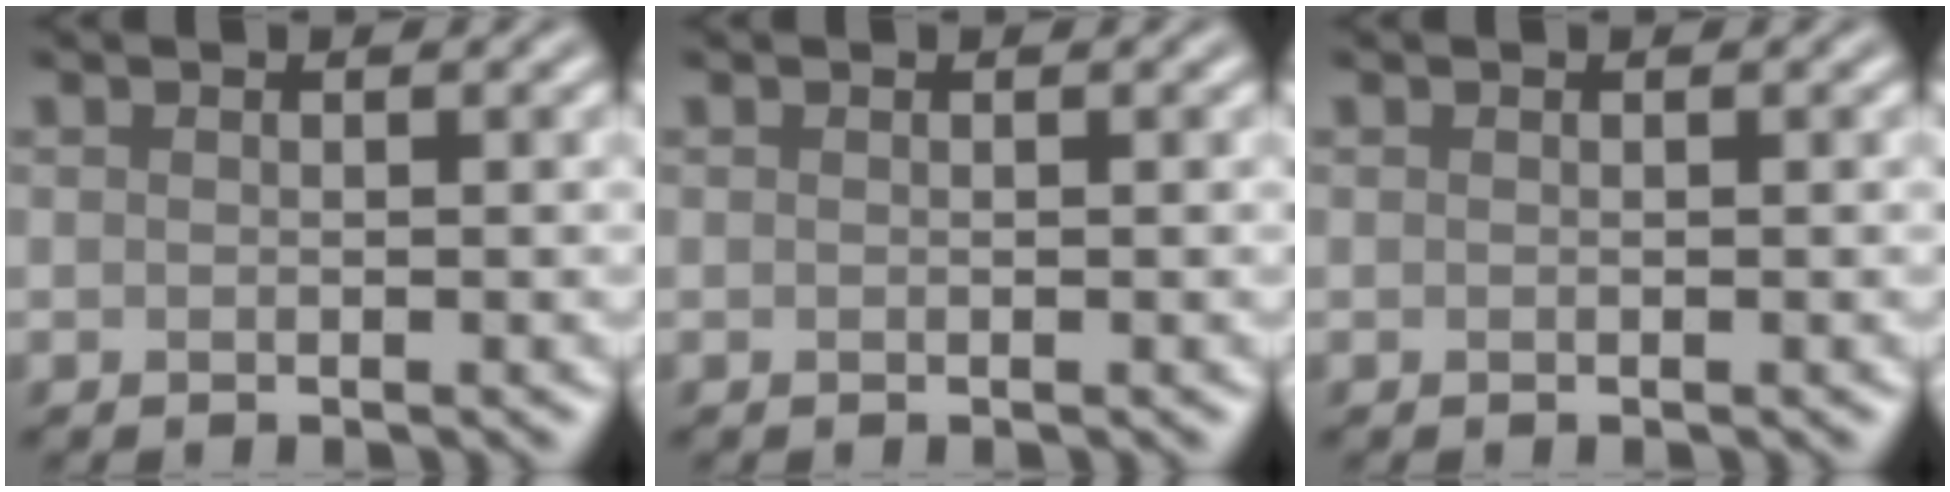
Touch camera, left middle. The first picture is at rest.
{"total": 0.0}
{"total": 0.0}